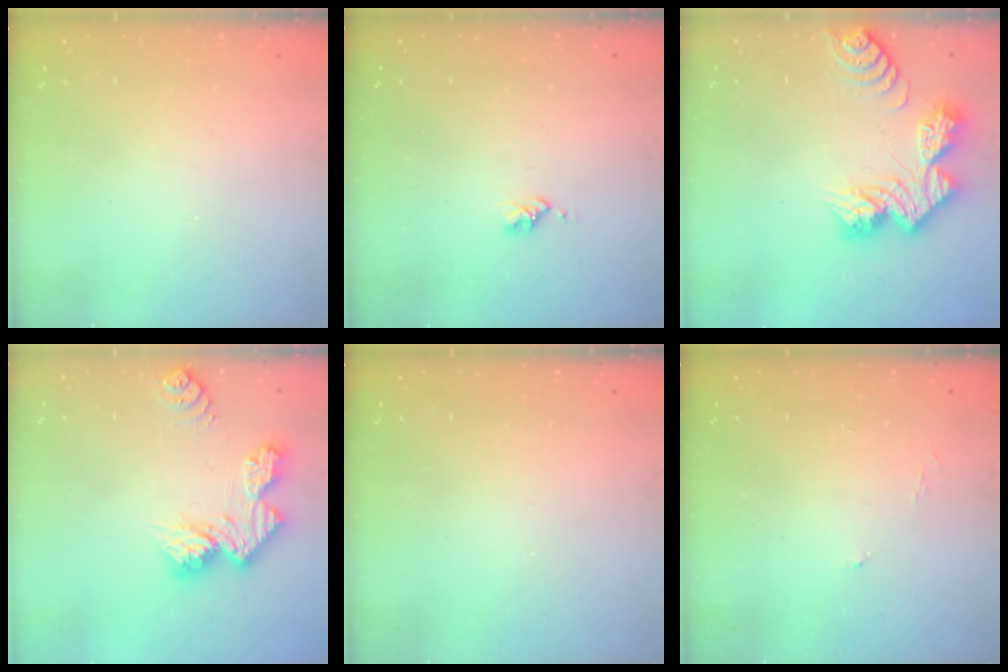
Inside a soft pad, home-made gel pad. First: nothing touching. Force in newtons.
{"total": 2.8, "press": 2.8, "slide": 0.3}
{"total": 13.0, "press": 13.0, "slide": 1.1}
{"total": 12.0, "press": 12.0, "slide": 1.0}
{"total": 0.0}
{"total": 3.1, "press": 3.1, "slide": 0.5}